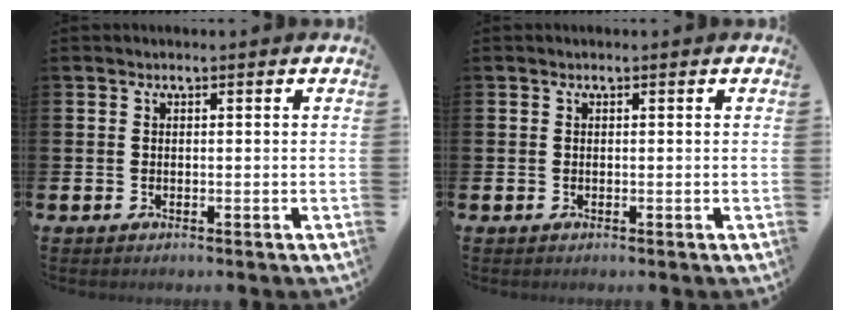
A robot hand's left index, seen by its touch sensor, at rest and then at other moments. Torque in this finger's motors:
{"motor_torque": [-1.02, -1.12, -0.74, 0.02]}